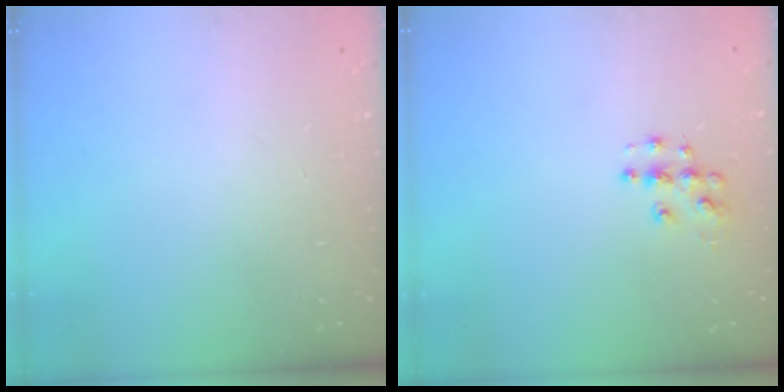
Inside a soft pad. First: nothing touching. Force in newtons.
{"total": 4.8, "press": 4.8, "slide": 0.3}